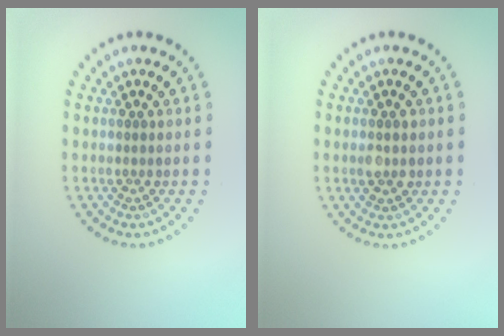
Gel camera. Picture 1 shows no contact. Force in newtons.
{"total": 1.5, "press": 1.5, "slide": 0.1}